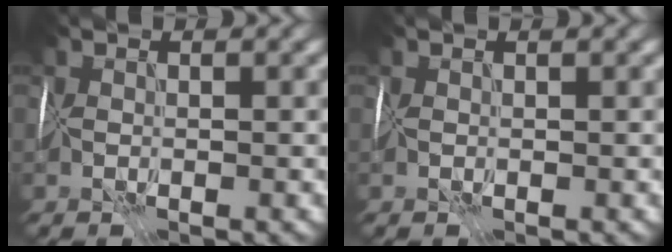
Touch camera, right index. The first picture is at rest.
{"total": 0.0}